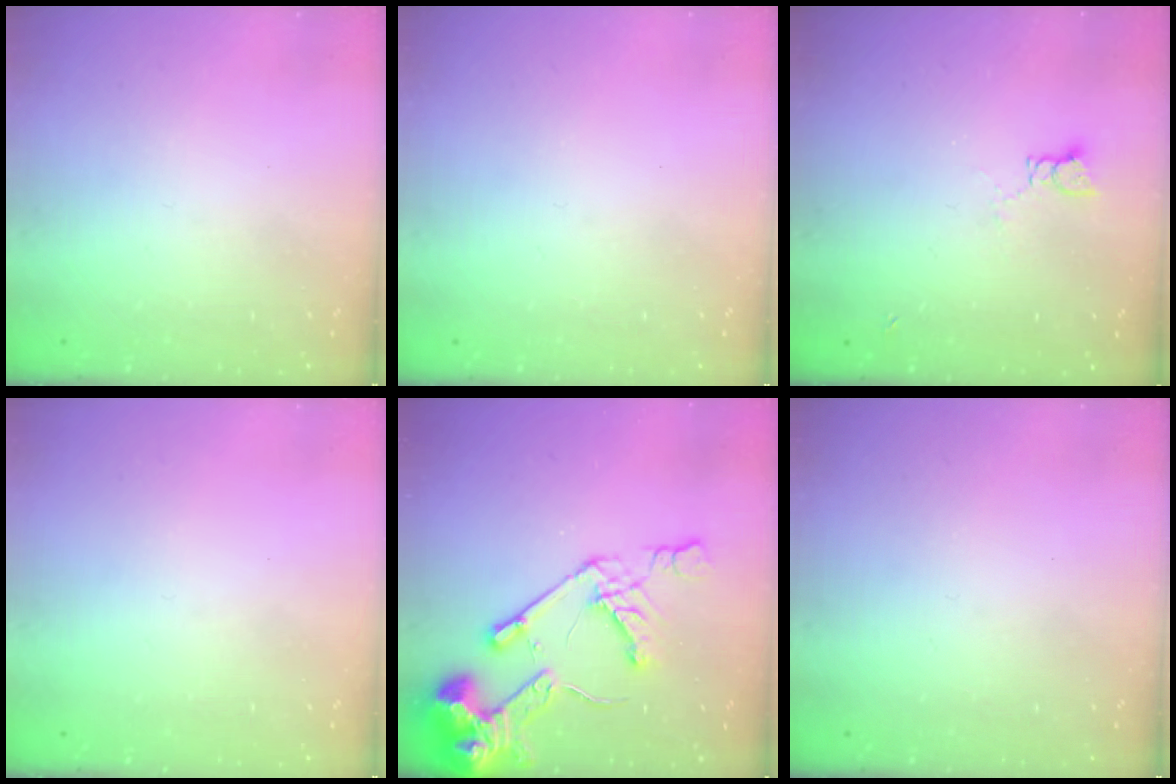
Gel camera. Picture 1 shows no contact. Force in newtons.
{"total": 0.0}
{"total": 2.2, "press": 2.2, "slide": 0.3}
{"total": 0.0}
{"total": 16.4, "press": 16.3, "slide": 1.8}
{"total": 0.0}